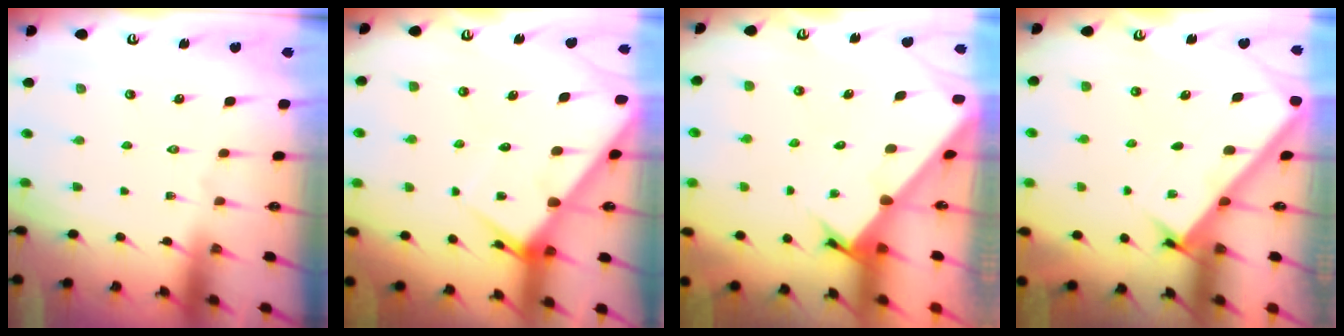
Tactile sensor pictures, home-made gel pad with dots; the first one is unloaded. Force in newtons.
{"total": 6.1, "press": 6.1, "slide": 0.4}
{"total": 3.9, "press": 3.9, "slide": 0.1}
{"total": 3.7, "press": 3.7, "slide": 0.5}